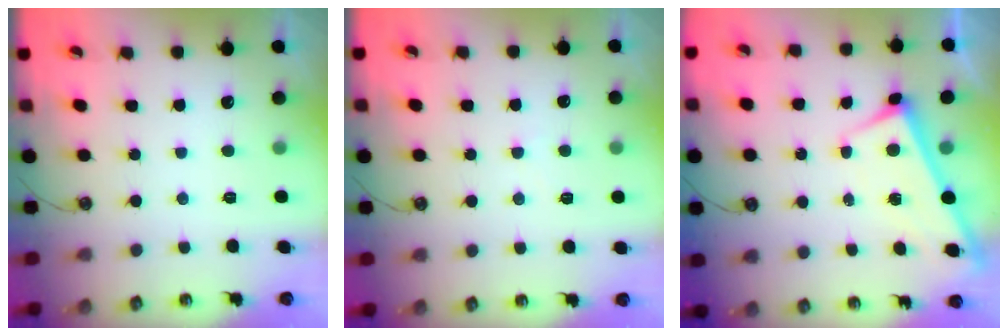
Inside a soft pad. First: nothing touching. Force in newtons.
{"total": 1.3, "press": 1.3, "slide": 0.4}
{"total": 2.8, "press": 2.8, "slide": 0.3}